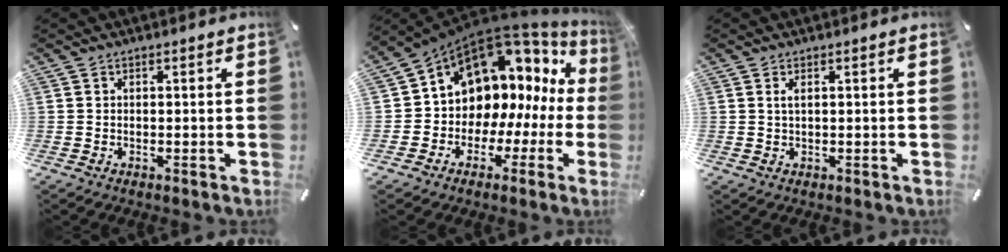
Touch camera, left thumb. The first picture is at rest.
{"total": 11.1, "force": [7.0, 7.8, 3.6], "torque": [-0.068, -0.087, 0.128]}
{"total": 1.6, "force": [0.5, 0.5, 1.4], "torque": [-0.028, 0.001, 0.008]}